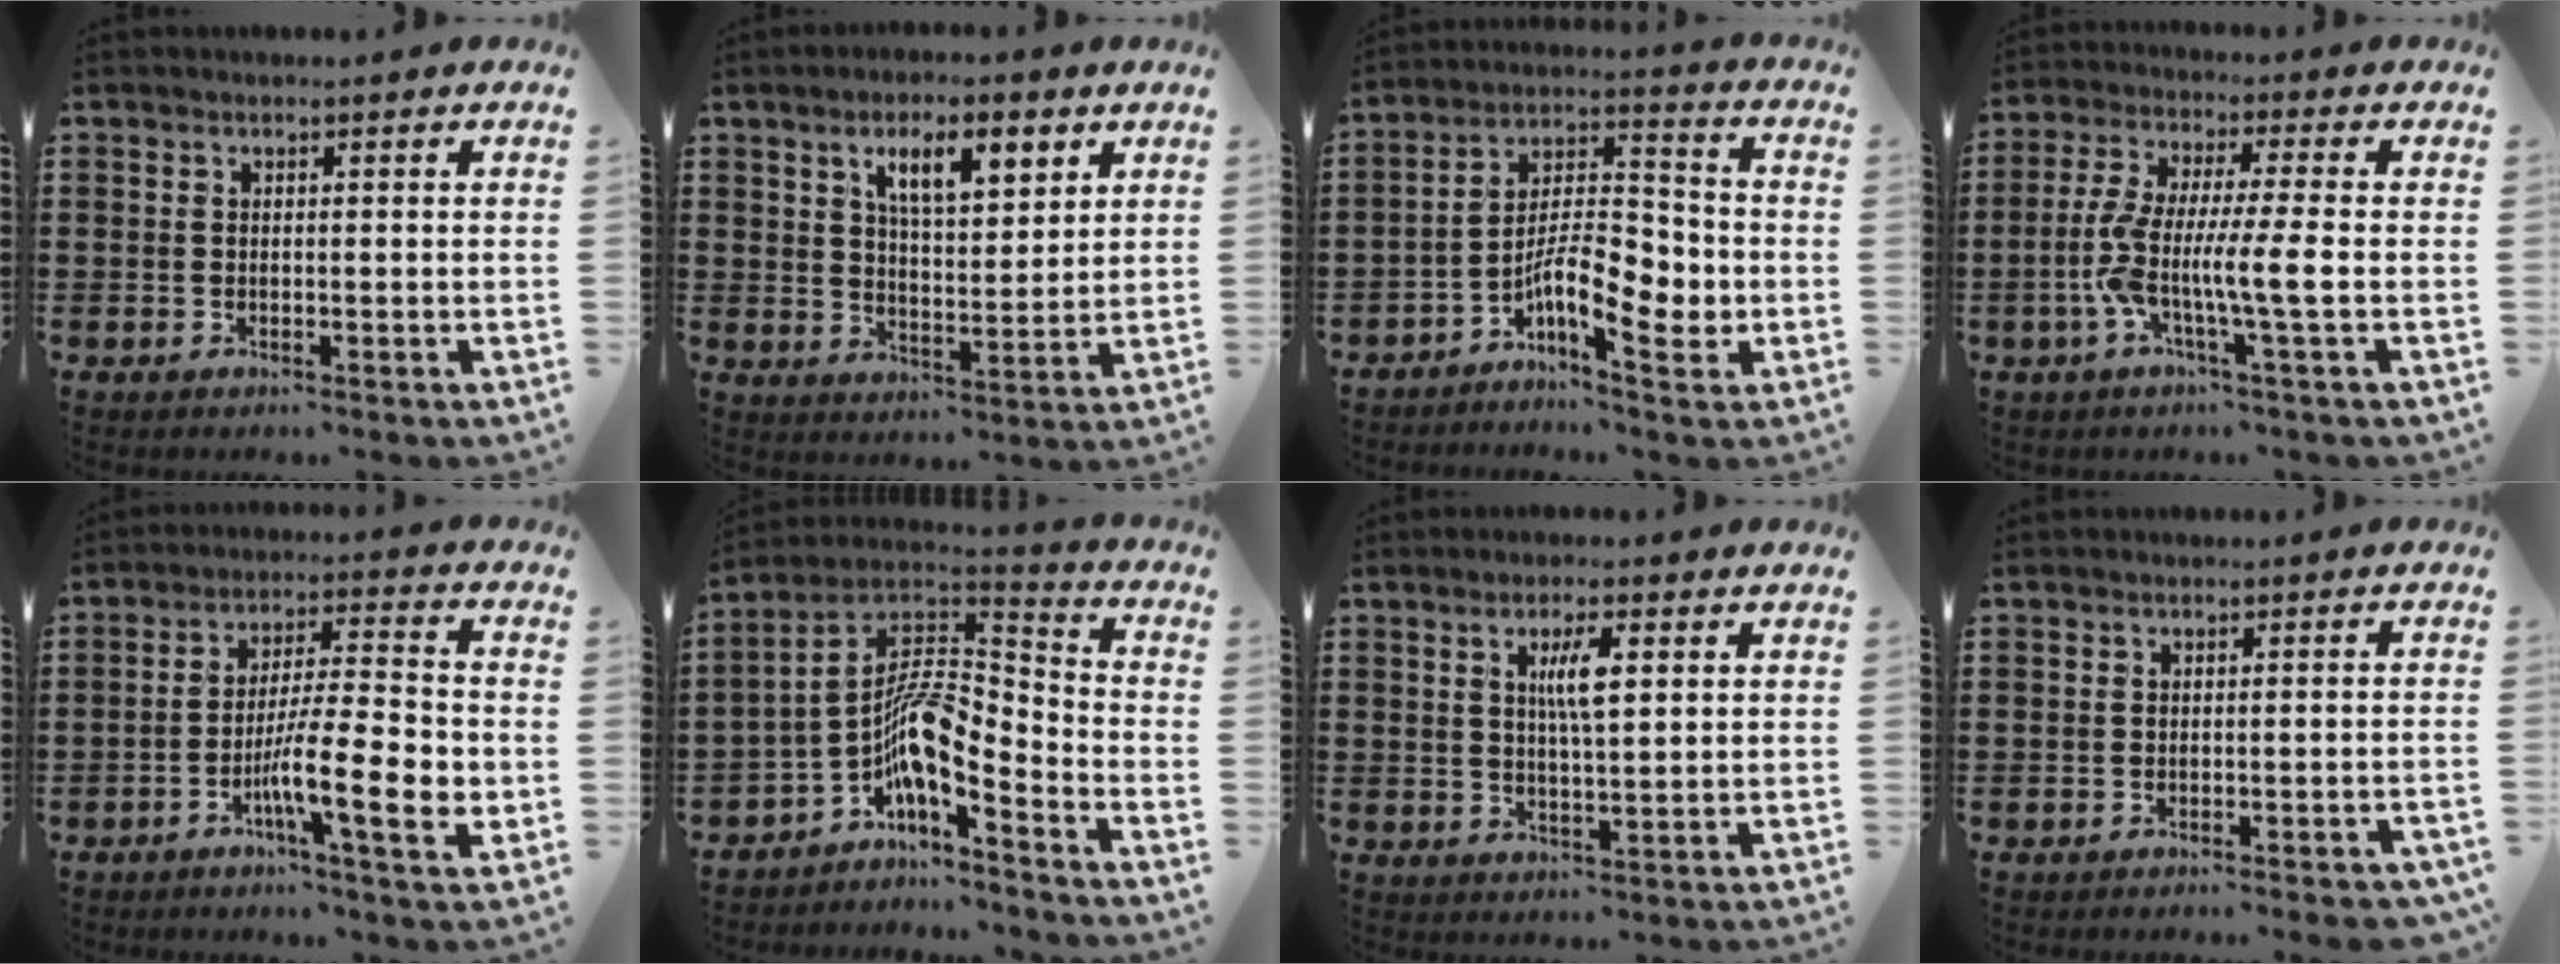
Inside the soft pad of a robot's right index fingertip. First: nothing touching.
{"total": 7.6, "force": [3.9, 2.5, 6.0], "torque": [-0.102, 0.001, 0.061]}
{"total": 9.4, "force": [-4.1, 3.1, 7.9], "torque": [-0.152, 0.003, -0.076]}
{"total": 9.0, "force": [-2.5, 0.5, 8.7], "torque": [-0.185, -0.014, -0.057]}
{"total": 12.1, "force": [-4.1, 2.0, 11.2], "torque": [-0.189, -0.006, -0.072]}
{"total": 8.6, "force": [-4.4, 2.7, 6.9], "torque": [-0.147, -0.019, -0.092]}
{"total": 4.6, "force": [1.3, 1.1, 4.3], "torque": [-0.087, 0.010, 0.018]}
{"total": 2.0, "force": [-1.8, 0.0, 1.0], "torque": [-0.018, 0.002, -0.035]}